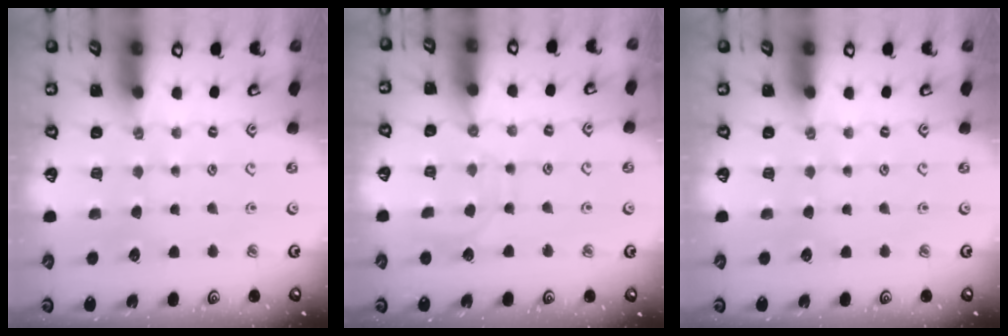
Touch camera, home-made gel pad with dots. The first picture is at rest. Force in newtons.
{"total": 6.3, "press": 6.3, "slide": 0.5}
{"total": 0.0}